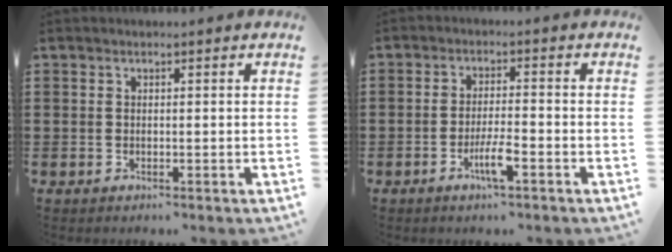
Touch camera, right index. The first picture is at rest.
{"total": 4.4, "force": [-2.2, 0.5, 3.8], "torque": [-0.076, -0.005, -0.042]}